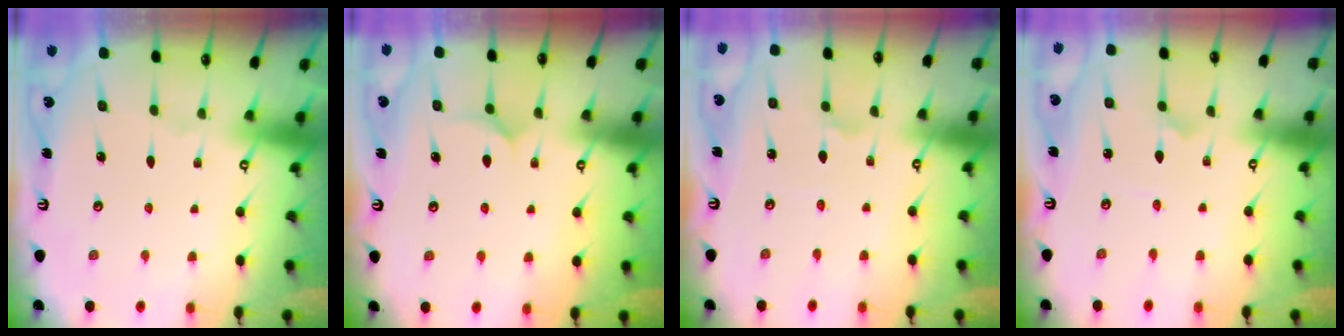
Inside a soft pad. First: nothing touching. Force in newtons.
{"total": 6.9, "press": 6.8, "slide": 0.6}
{"total": 1.0, "press": 0.9, "slide": 0.4}
{"total": 1.2, "press": 1.2, "slide": 0.0}